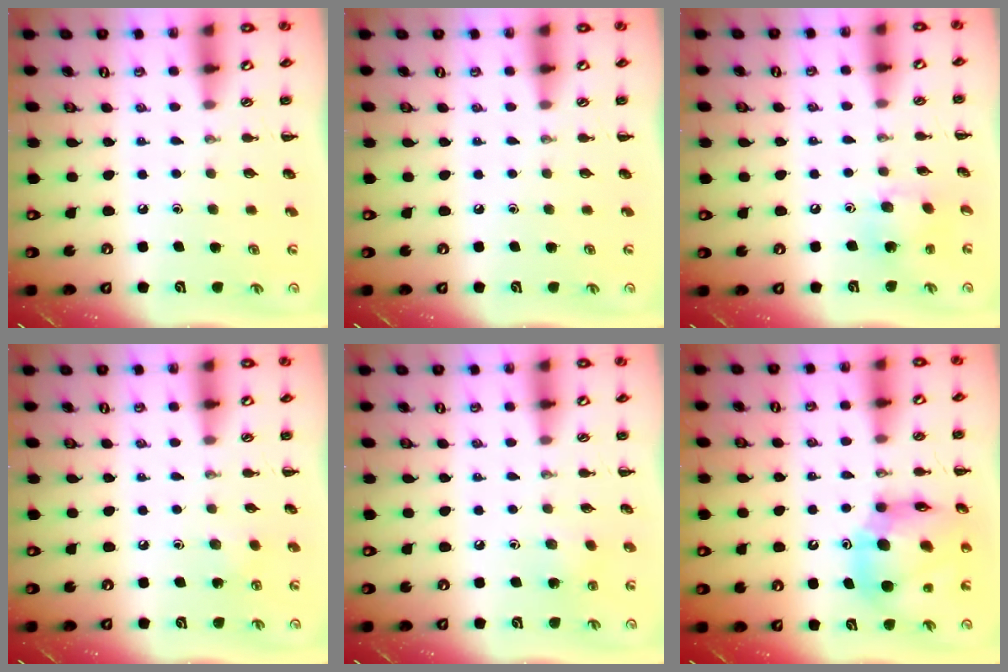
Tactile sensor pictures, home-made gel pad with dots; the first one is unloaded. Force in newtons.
{"total": 0.0}
{"total": 6.1, "press": 6.0, "slide": 1.3}
{"total": 2.8, "press": 2.7, "slide": 0.8}
{"total": 5.6, "press": 5.4, "slide": 1.4}
{"total": 14.0, "press": 13.3, "slide": 4.1}